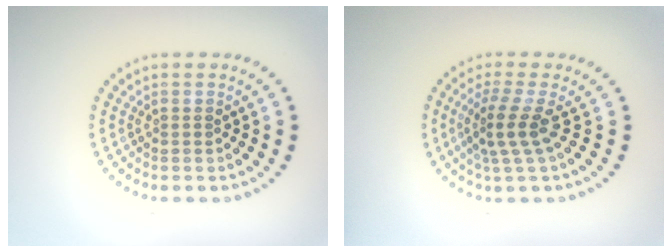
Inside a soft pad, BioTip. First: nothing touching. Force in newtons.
{"total": 2.9, "press": 2.0, "slide": 2.1}